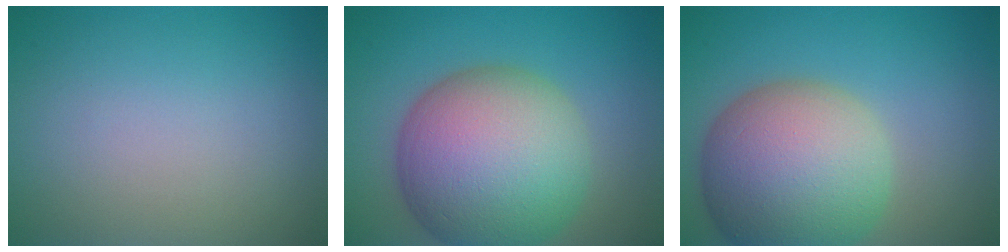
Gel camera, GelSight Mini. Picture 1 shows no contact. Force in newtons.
{"total": 14.2, "press": 14.2, "slide": 0.5}
{"total": 12.6, "press": 12.5, "slide": 1.0}